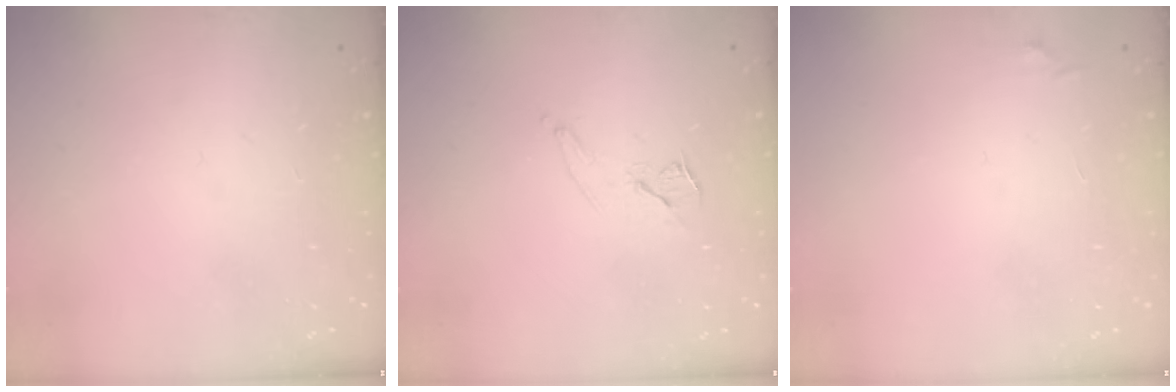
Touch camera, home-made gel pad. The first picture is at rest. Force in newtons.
{"total": 7.4, "press": 6.8, "slide": 3.1}
{"total": 3.3, "press": 3.2, "slide": 0.5}